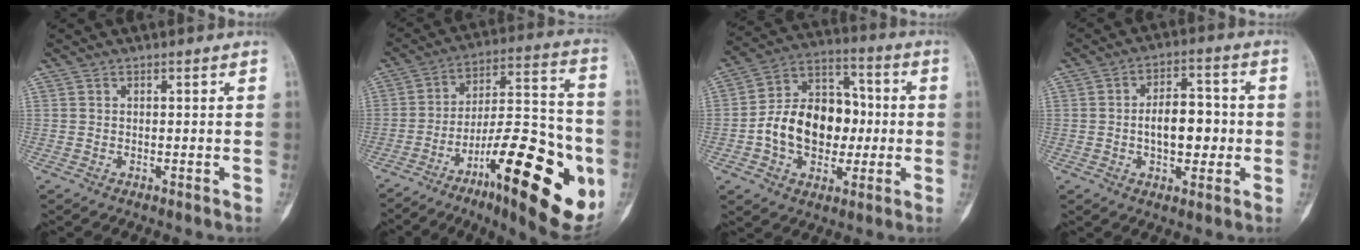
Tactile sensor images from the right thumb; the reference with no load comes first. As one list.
[{"total": 27.3, "force": [-10.1, 8.2, 24.0], "torque": [-0.315, 0.046, -0.145]}, {"total": 17.0, "force": [-1.6, 12.2, 11.7], "torque": [-0.159, 0.040, -0.024]}, {"total": 9.6, "force": [-0.9, 5.5, 7.8], "torque": [-0.091, 0.019, -0.015]}]